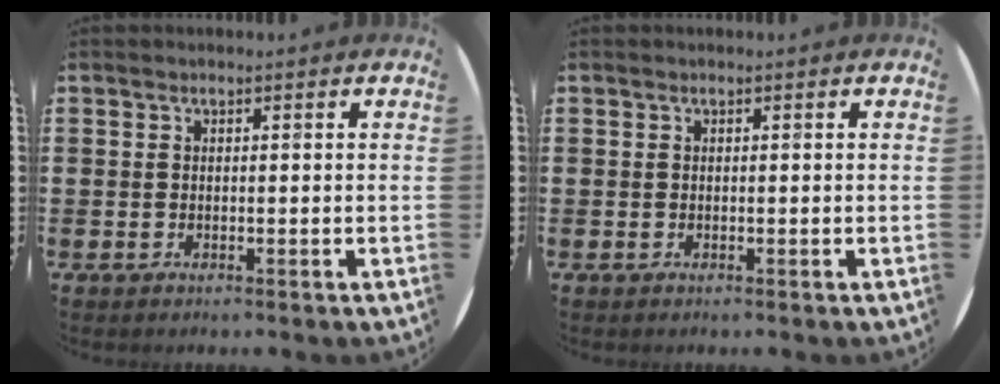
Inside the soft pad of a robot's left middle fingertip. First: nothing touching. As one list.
[{"total": 0.0}]